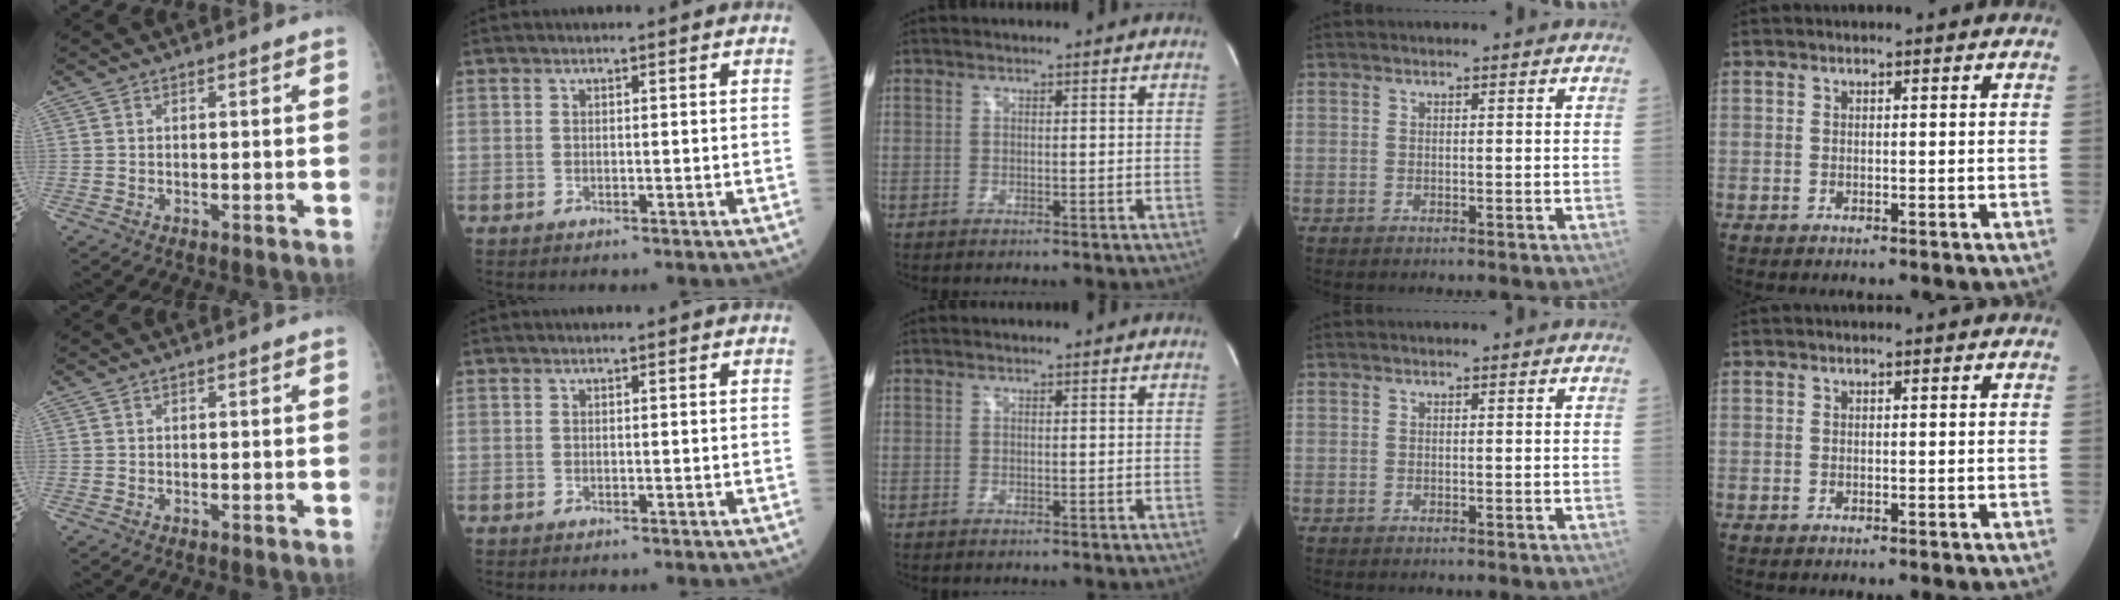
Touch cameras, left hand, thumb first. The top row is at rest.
{}